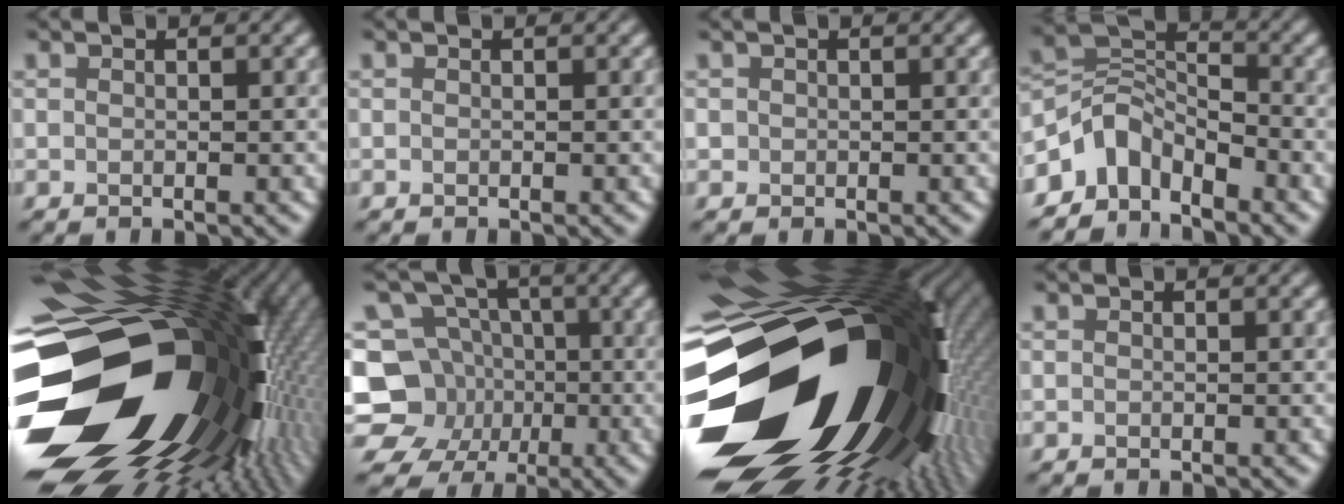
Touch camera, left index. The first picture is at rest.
{"total": 0.0}
{"total": 0.5, "force": [0.1, 0.5, 0.1], "torque": [0.004, -0.002, 0.002]}
{"total": 4.5, "force": [-3.4, 2.4, 1.5], "torque": [-0.016, 0.005, -0.075]}
{"total": 21.5, "force": [-3.6, 14.5, 15.4], "torque": [-0.276, -0.009, -0.065]}
{"total": 10.3, "force": [-3.1, 9.3, 3.1], "torque": [-0.070, -0.006, -0.080]}
{"total": 23.2, "force": [-6.2, 15.0, 16.5], "torque": [-0.272, -0.022, -0.117]}
{"total": 0.0}